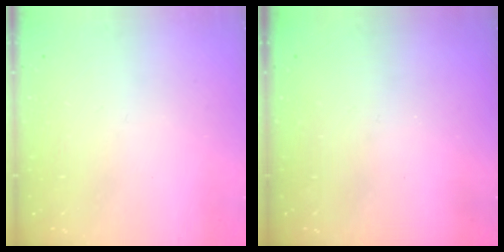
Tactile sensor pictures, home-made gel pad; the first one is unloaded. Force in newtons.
{"total": 0.0}